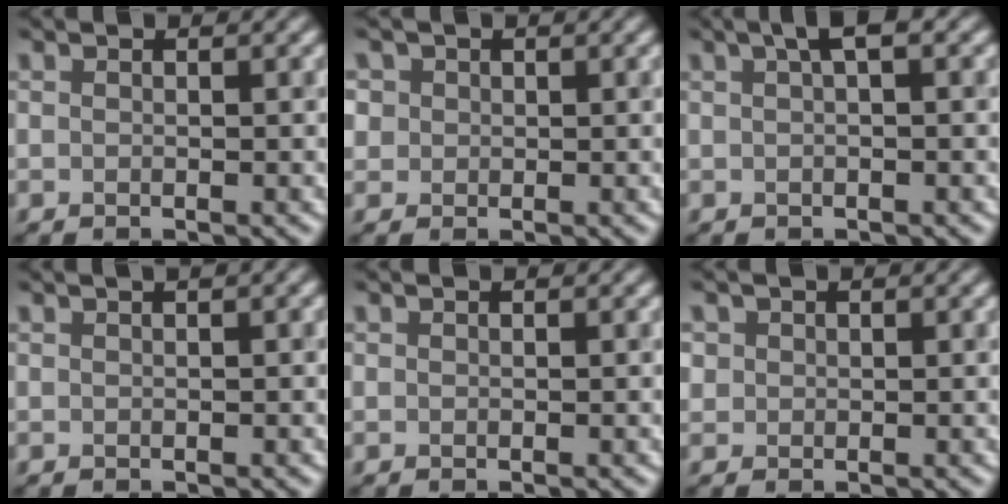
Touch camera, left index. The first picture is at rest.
{"total": 2.0, "force": [0.8, 1.7, 0.6], "torque": [-0.017, 0.005, 0.021]}
{"total": 1.8, "force": [0.8, 0.3, 1.6], "torque": [-0.025, 0.009, 0.013]}
{"total": 1.7, "force": [0.8, 0.6, 1.4], "torque": [-0.014, 0.006, 0.006]}
{"total": 0.0}
{"total": 0.9, "force": [0.2, 0.9, 0.1], "torque": [0.006, -0.003, 0.005]}